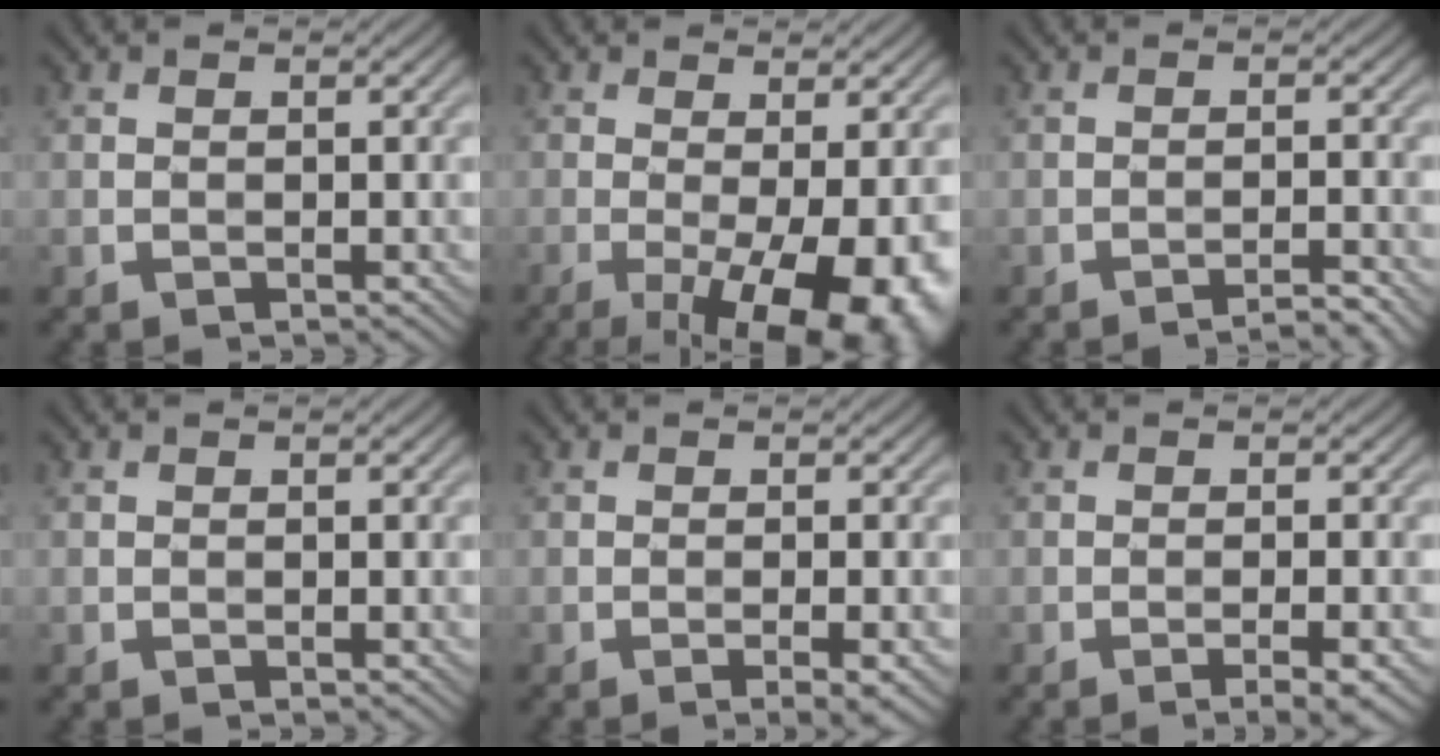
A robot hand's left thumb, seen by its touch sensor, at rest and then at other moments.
{"total": 12.6, "force": [-4.6, 3.9, 11.1], "torque": [-0.155, -0.008, -0.057]}
{"total": 2.6, "force": [-2.0, 0.1, 1.5], "torque": [-0.016, 0.010, -0.040]}
{"total": 0.0}
{"total": 2.3, "force": [-1.0, 0.1, 2.1], "torque": [-0.036, 0.003, -0.021]}
{"total": 2.9, "force": [-1.5, 0.2, 2.4], "torque": [-0.035, 0.008, -0.028]}